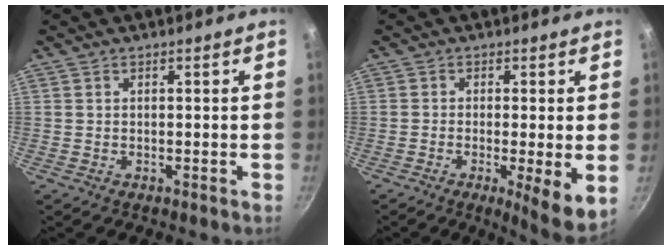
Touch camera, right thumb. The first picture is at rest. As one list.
[{"total": 7.8, "force": [-1.5, 1.3, 7.5], "torque": [-0.110, -0.010, -0.020]}]